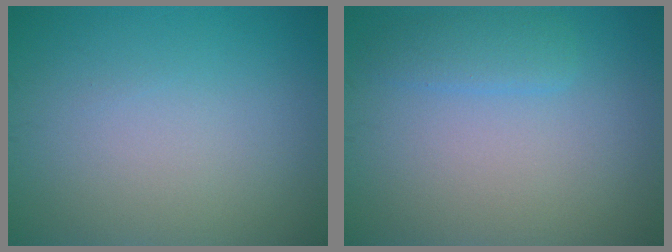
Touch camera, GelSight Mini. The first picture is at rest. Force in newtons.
{"total": 1.8, "press": 1.8, "slide": 0.2}